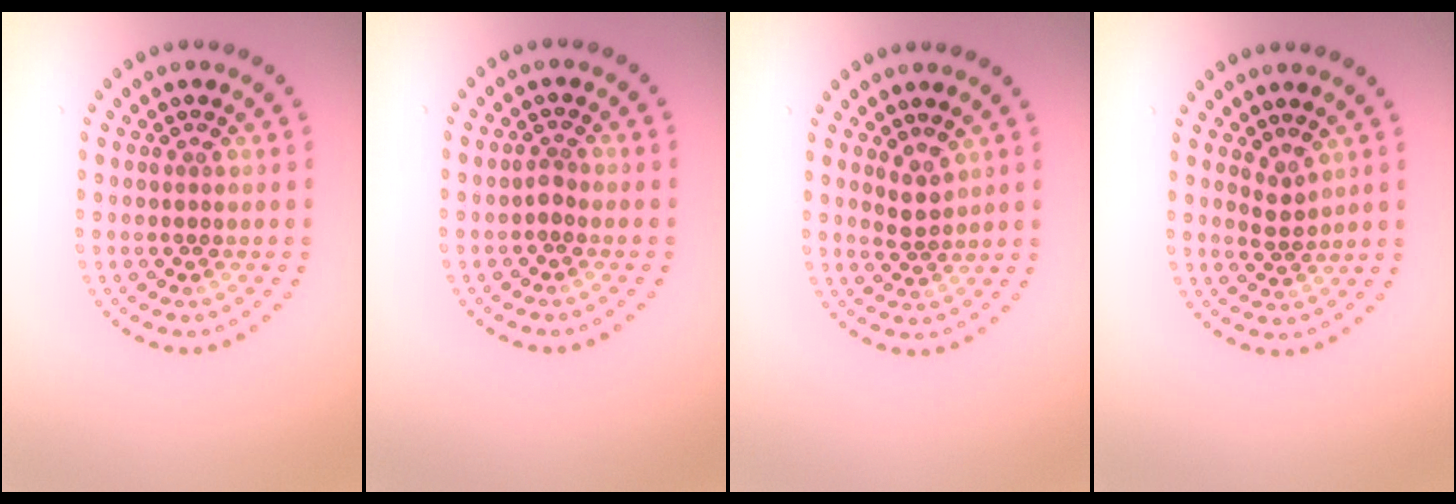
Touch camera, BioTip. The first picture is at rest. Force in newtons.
{"total": 1.0, "press": 0.7, "slide": 0.7}
{"total": 1.8, "press": 1.2, "slide": 1.3}
{"total": 1.5, "press": 1.0, "slide": 1.1}